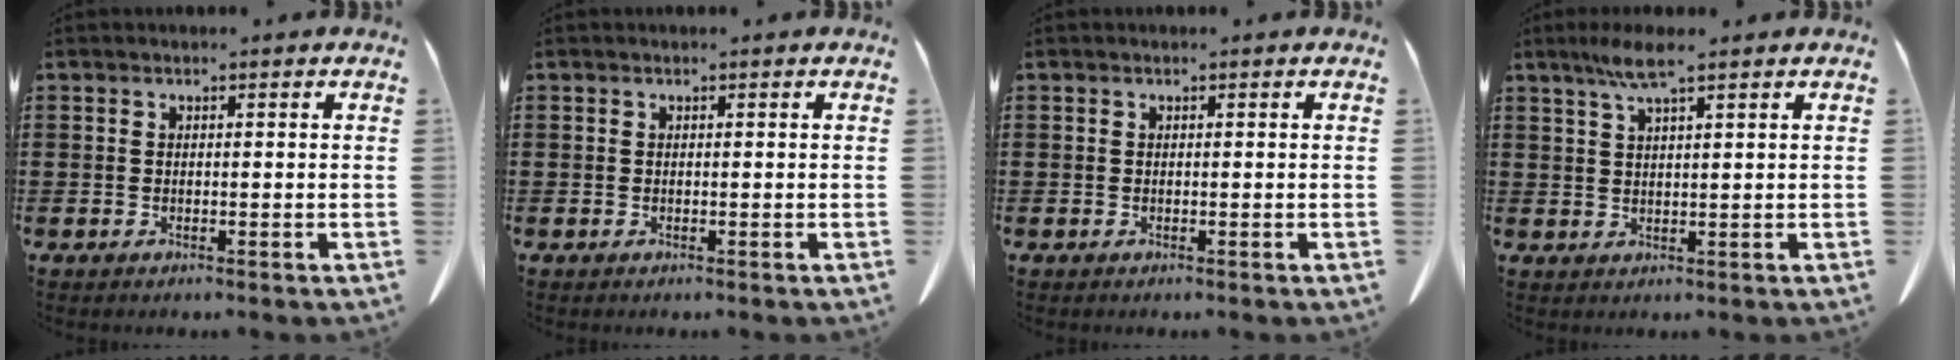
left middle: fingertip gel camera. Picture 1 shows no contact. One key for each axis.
{"total": 0.0}
{"total": 0.0}
{"total": 4.8, "fx": 2.9, "fy": 0.6, "fz": 3.8, "tx": -0.081, "ty": 0.007, "tz": 0.050}